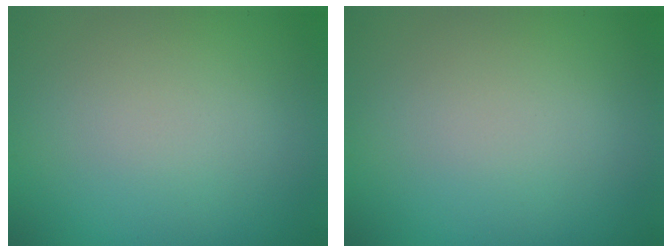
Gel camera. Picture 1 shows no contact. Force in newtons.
{"total": 0.0}